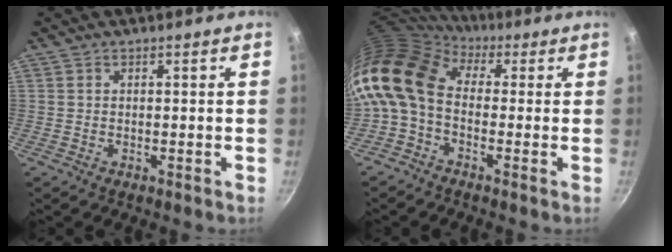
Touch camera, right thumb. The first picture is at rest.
{"total": 13.9, "force": [0.7, 9.8, 9.8], "torque": [-0.193, 0.026, -0.011]}